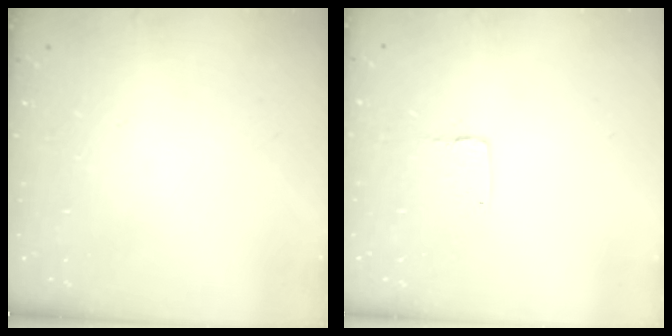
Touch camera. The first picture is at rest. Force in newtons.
{"total": 2.0, "press": 2.0, "slide": 0.2}